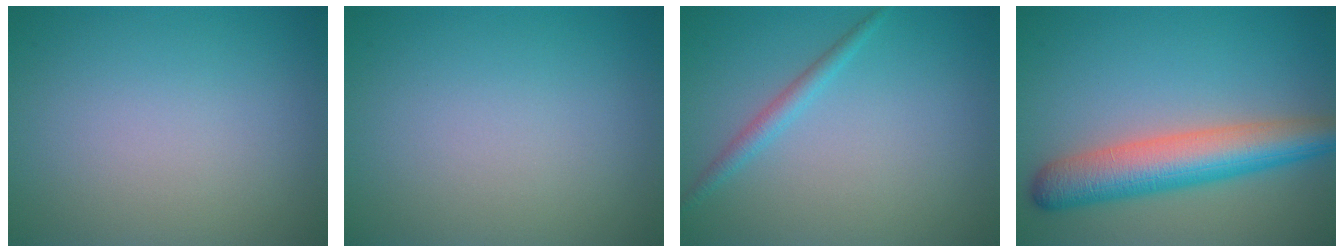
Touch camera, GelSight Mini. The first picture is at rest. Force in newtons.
{"total": 0.0}
{"total": 1.6, "press": 1.6, "slide": 0.1}
{"total": 7.0, "press": 7.0, "slide": 0.2}